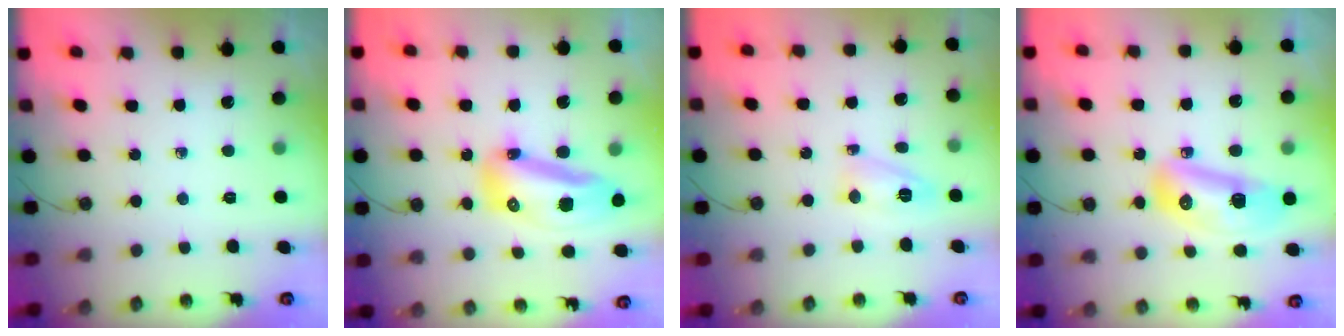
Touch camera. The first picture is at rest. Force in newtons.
{"total": 13.9, "press": 13.8, "slide": 1.5}
{"total": 6.8, "press": 6.8, "slide": 0.4}
{"total": 13.7, "press": 13.6, "slide": 1.7}